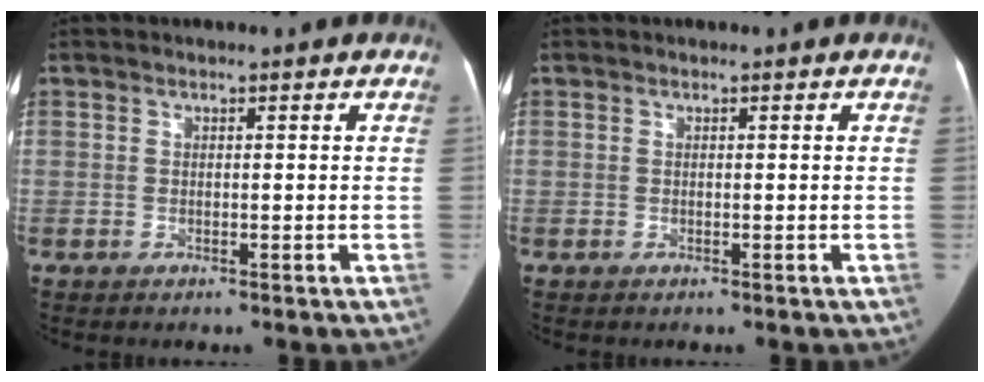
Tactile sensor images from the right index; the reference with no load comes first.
{"total": 0.0}